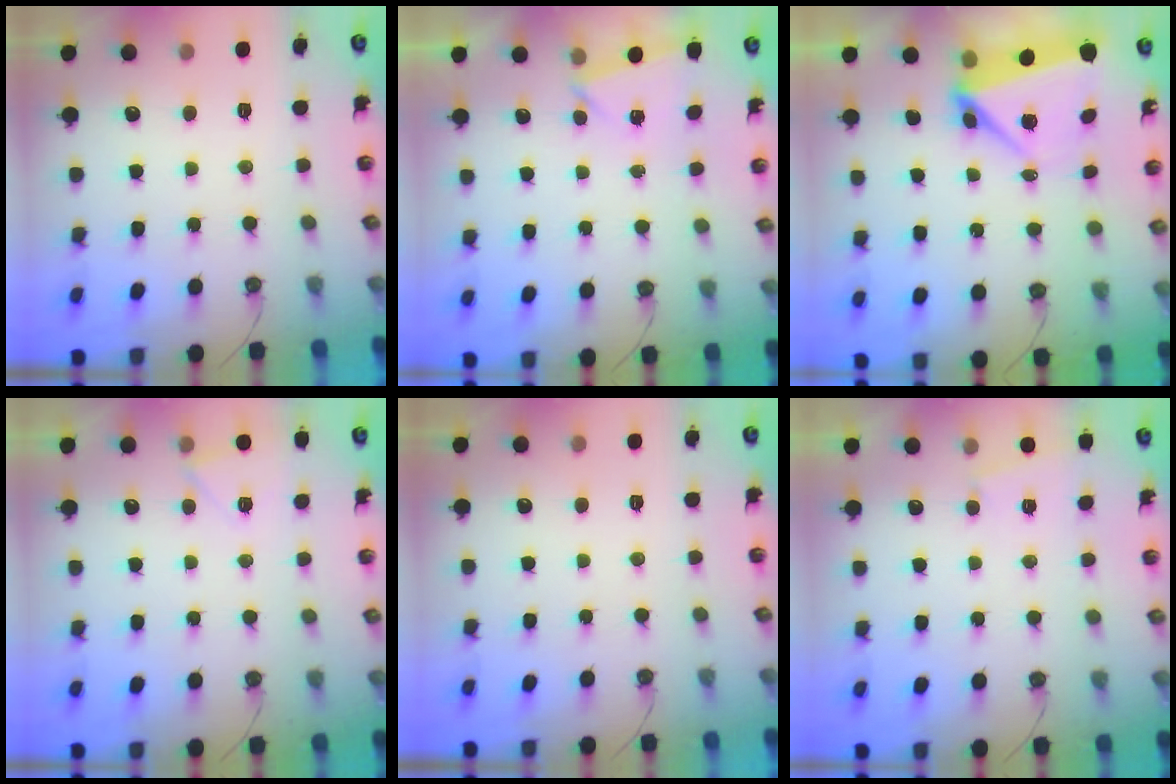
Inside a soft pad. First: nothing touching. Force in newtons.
{"total": 1.6, "press": 0.9, "slide": 1.2}
{"total": 6.1, "press": 5.9, "slide": 1.5}
{"total": 3.8, "press": 3.8, "slide": 0.7}
{"total": 0.0}
{"total": 1.6, "press": 1.0, "slide": 1.2}